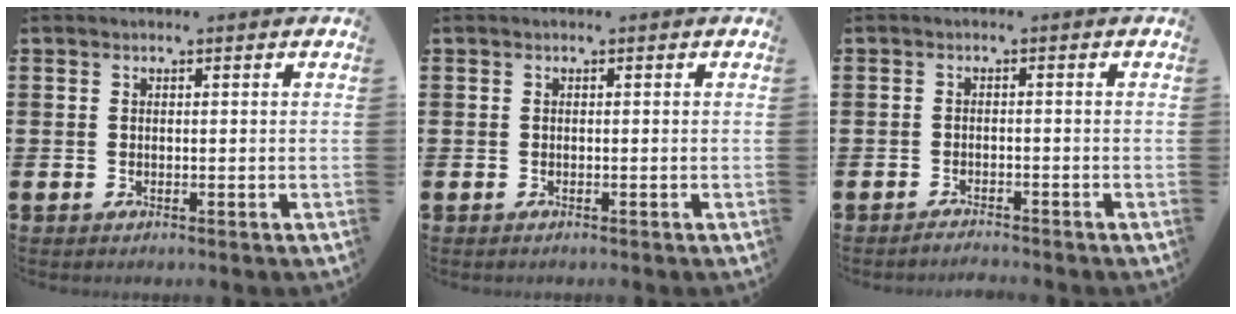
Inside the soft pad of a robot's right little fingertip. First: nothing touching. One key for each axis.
{"total": 0.0}
{"total": 1.4, "fx": -1.4, "fy": -0.1, "fz": 0.0, "tx": -0.004, "ty": 0.002, "tz": -0.029}